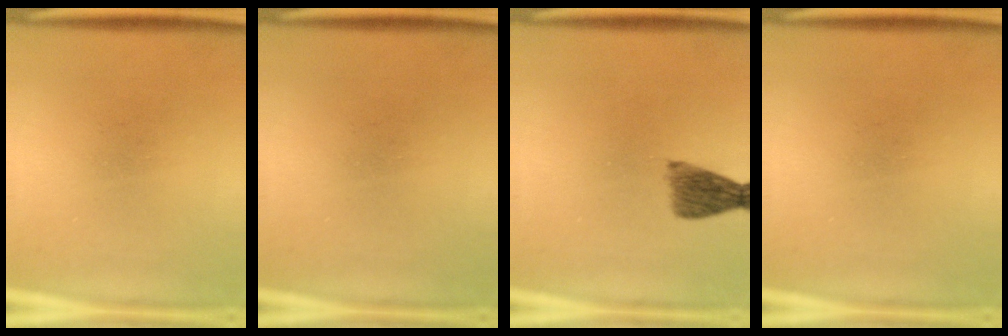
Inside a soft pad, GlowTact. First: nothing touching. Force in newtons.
{"total": 0.0}
{"total": 4.5}
{"total": 0.0}